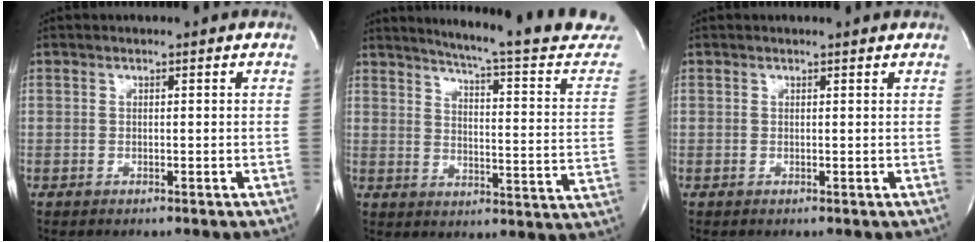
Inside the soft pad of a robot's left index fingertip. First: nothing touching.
{"total": 21.8, "force": [20.1, -0.3, 8.6], "torque": [-0.121, -0.103, 0.237]}
{"total": 1.0, "force": [1.0, -0.2, 0.0], "torque": [-0.011, -0.008, 0.007]}